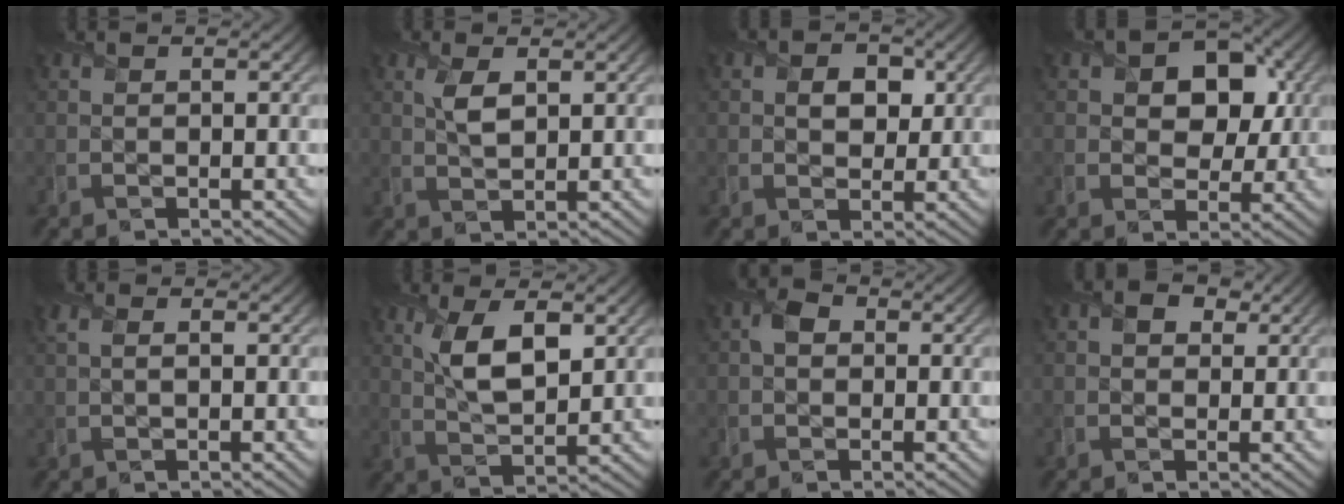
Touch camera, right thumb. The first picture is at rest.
{"total": 2.9, "force": [1.1, 1.2, 2.4], "torque": [-0.056, 0.001, 0.025]}
{"total": 3.4, "force": [0.7, 2.6, 2.1], "torque": [-0.036, -0.001, 0.006]}
{"total": 7.8, "force": [2.0, 5.7, 5.0], "torque": [-0.074, 0.004, 0.023]}
{"total": 1.5, "force": [0.4, 0.3, 1.4], "torque": [-0.028, 0.006, 0.006]}
{"total": 7.0, "force": [2.6, 2.9, 5.9], "torque": [-0.122, -0.001, 0.050]}
{"total": 2.0, "force": [-0.1, 1.8, 1.0], "torque": [-0.019, 0.002, -0.009]}
{"total": 2.6, "force": [0.7, 2.1, 1.3], "torque": [-0.022, -0.002, 0.003]}